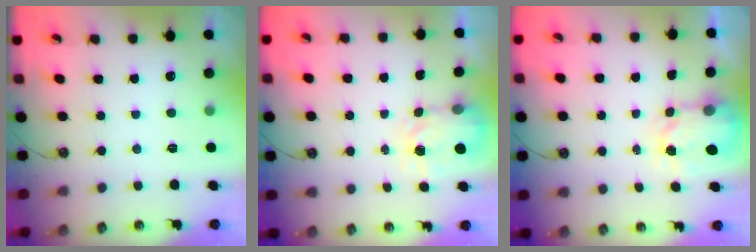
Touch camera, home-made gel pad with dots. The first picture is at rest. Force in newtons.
{"total": 3.6, "press": 3.6, "slide": 0.4}
{"total": 3.9, "press": 3.8, "slide": 0.6}